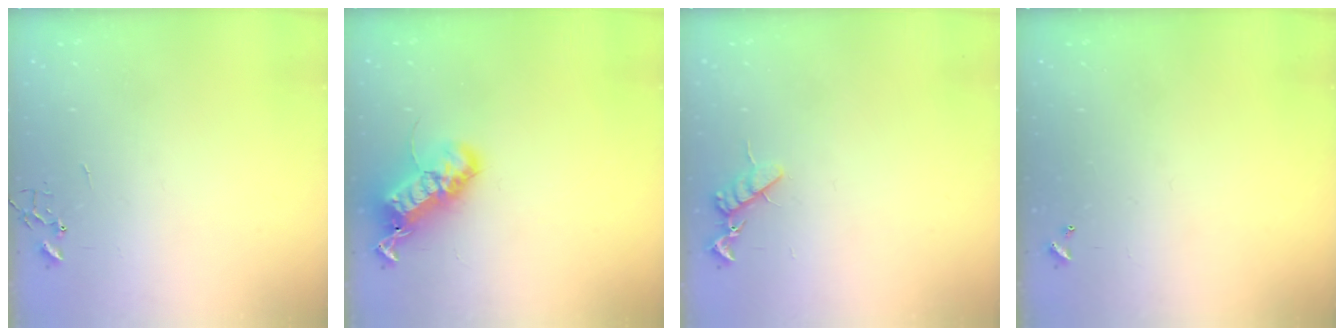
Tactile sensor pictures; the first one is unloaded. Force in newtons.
{"total": 21.0, "press": 21.0, "slide": 0.4}
{"total": 9.1, "press": 9.1, "slide": 0.6}
{"total": 0.0}